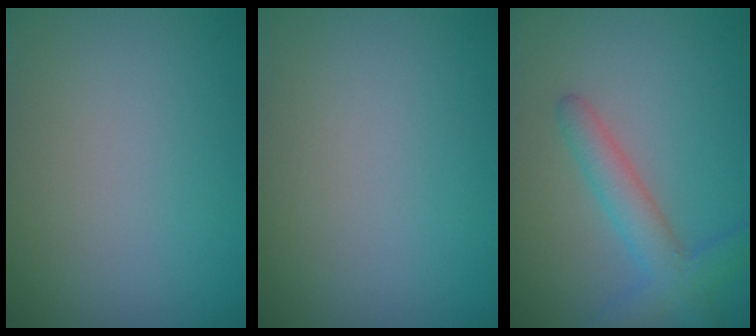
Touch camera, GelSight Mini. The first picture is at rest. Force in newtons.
{"total": 0.0}
{"total": 3.5, "press": 3.5, "slide": 0.2}